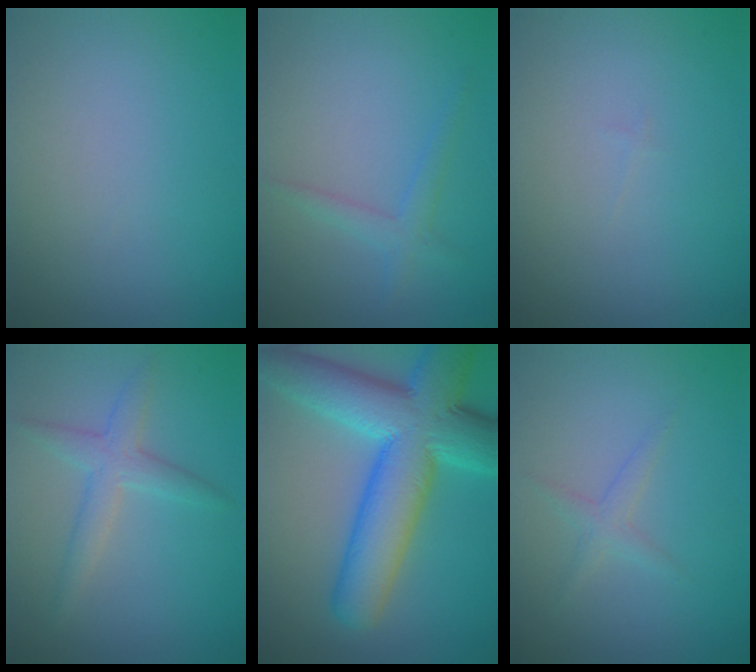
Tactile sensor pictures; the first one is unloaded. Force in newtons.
{"total": 1.6, "press": 1.6, "slide": 0.2}
{"total": 0.0}
{"total": 2.6, "press": 2.6, "slide": 0.2}
{"total": 11.7, "press": 11.7, "slide": 0.2}
{"total": 1.3, "press": 1.3, "slide": 0.1}